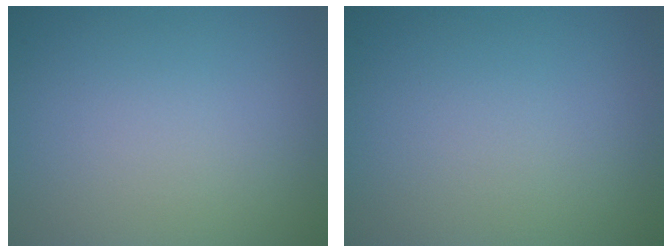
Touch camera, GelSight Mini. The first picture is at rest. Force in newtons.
{"total": 0.0}